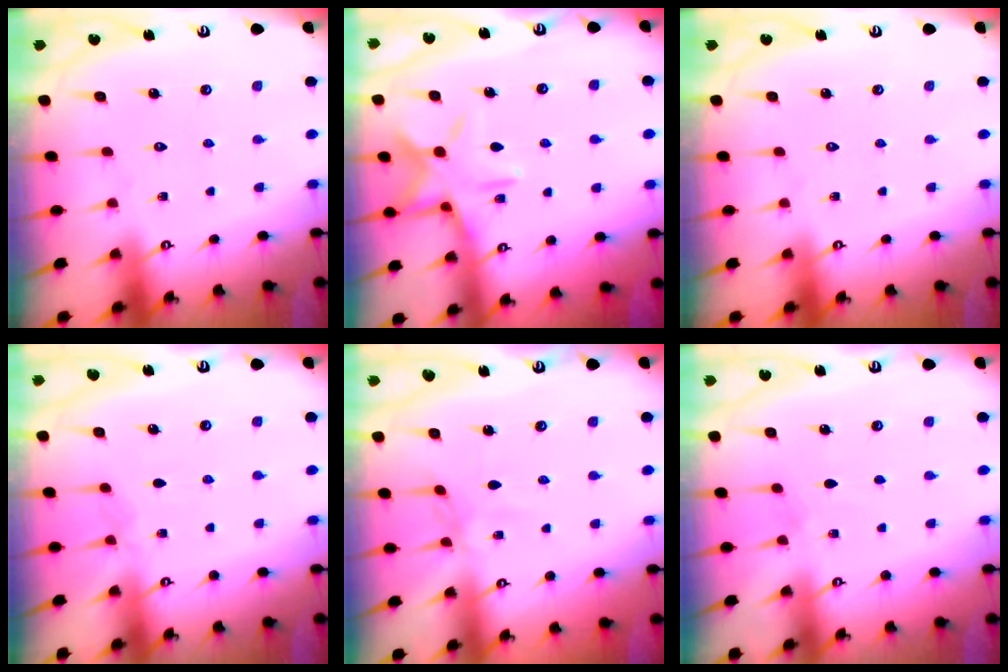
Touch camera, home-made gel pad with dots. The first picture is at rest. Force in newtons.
{"total": 12.1, "press": 12.0, "slide": 0.8}
{"total": 0.0}
{"total": 5.2, "press": 4.4, "slide": 2.9}
{"total": 3.0, "press": 3.0, "slide": 0.4}
{"total": 5.0, "press": 4.4, "slide": 2.5}